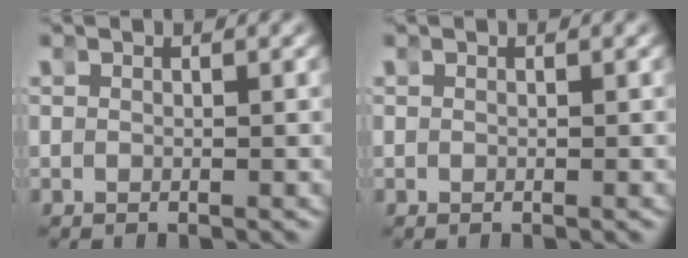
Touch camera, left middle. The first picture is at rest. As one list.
[{"total": 0.0}]